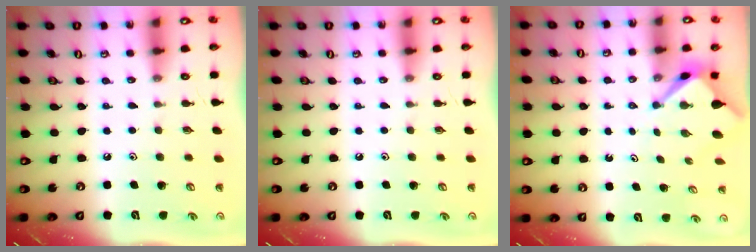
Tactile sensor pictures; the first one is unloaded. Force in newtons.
{"total": 0.0}
{"total": 3.1, "press": 3.0, "slide": 0.3}